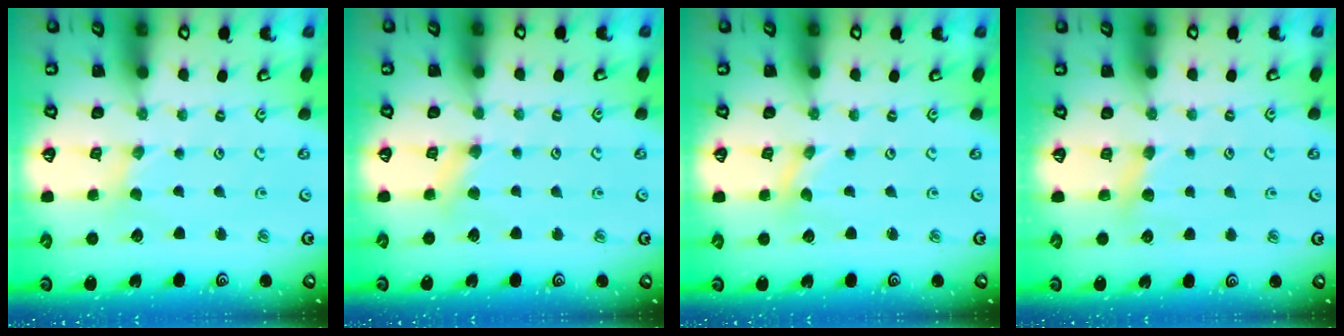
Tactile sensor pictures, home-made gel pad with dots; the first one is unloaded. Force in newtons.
{"total": 4.3, "press": 4.3, "slide": 0.6}
{"total": 0.0}
{"total": 3.9, "press": 3.9, "slide": 0.5}